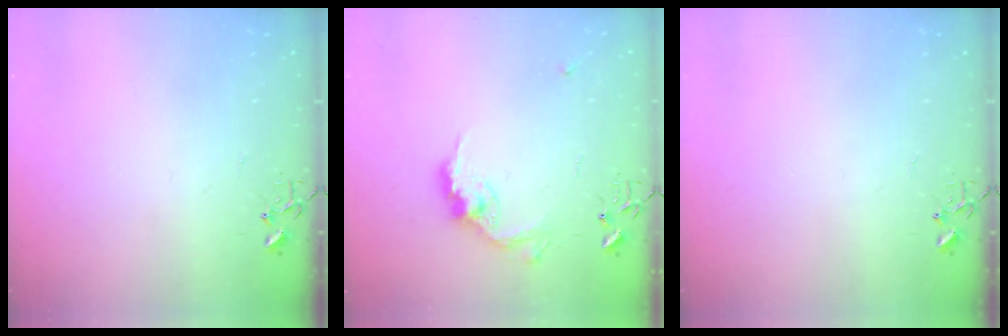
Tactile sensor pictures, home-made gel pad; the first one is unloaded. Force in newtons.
{"total": 12.9, "press": 12.9, "slide": 0.9}
{"total": 0.0}